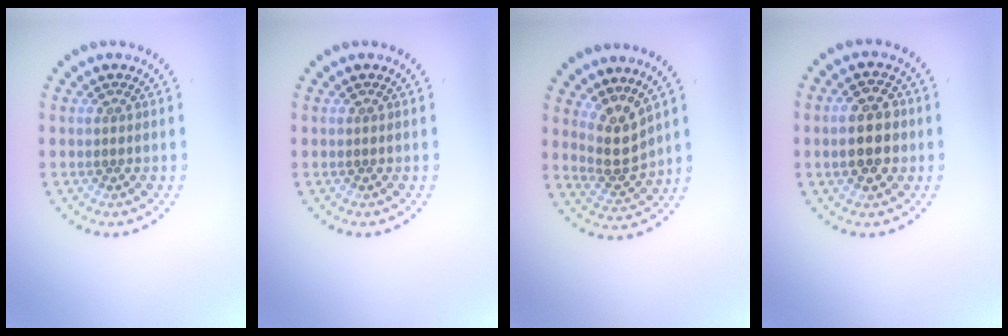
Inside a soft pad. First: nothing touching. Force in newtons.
{"total": 0.0}
{"total": 3.0, "press": 2.3, "slide": 1.8}
{"total": 4.0, "press": 4.0, "slide": 0.2}